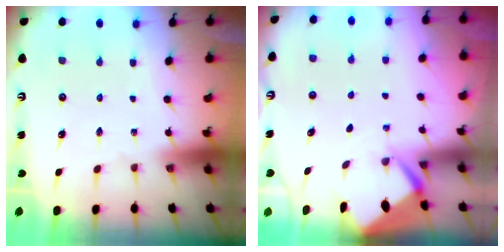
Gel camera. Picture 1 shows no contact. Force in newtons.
{"total": 2.7, "press": 2.6, "slide": 0.3}